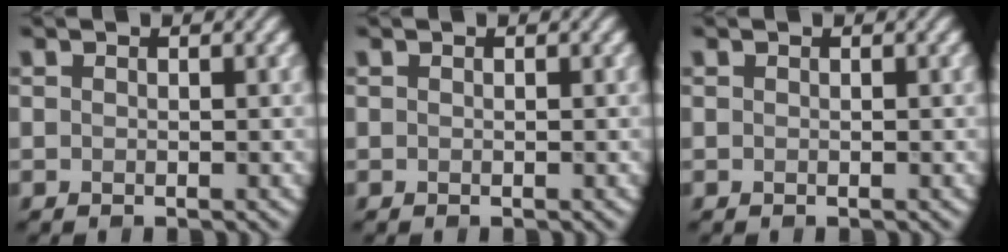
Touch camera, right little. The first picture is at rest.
{"total": 0.0}
{"total": 0.0}